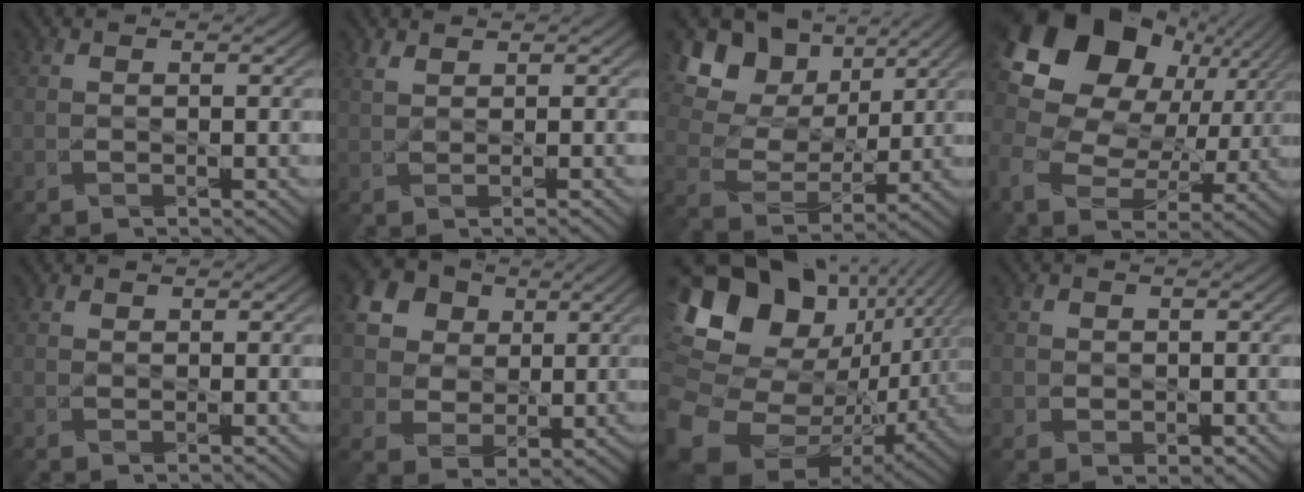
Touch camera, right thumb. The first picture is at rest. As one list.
[{"total": 1.4, "force": [1.0, 0.2, 1.0], "torque": [-0.027, 0.004, 0.022]}, {"total": 13.6, "force": [6.7, 9.3, 7.2], "torque": [-0.189, 0.038, 0.119]}, {"total": 18.0, "force": [4.8, 12.8, 11.7], "torque": [-0.264, 0.010, 0.090]}, {"total": 0.7, "force": [0.6, 0.4, 0.1], "torque": [-0.005, 0.000, 0.013]}, {"total": 15.9, "force": [6.2, 12.8, 7.1], "torque": [-0.220, 0.009, 0.144]}, {"total": 18.3, "force": [2.3, 13.5, 12.3], "torque": [-0.266, -0.026, 0.080]}, {"total": 1.9, "force": [0.2, 1.8, 0.5], "torque": [-0.016, -0.008, 0.003]}]